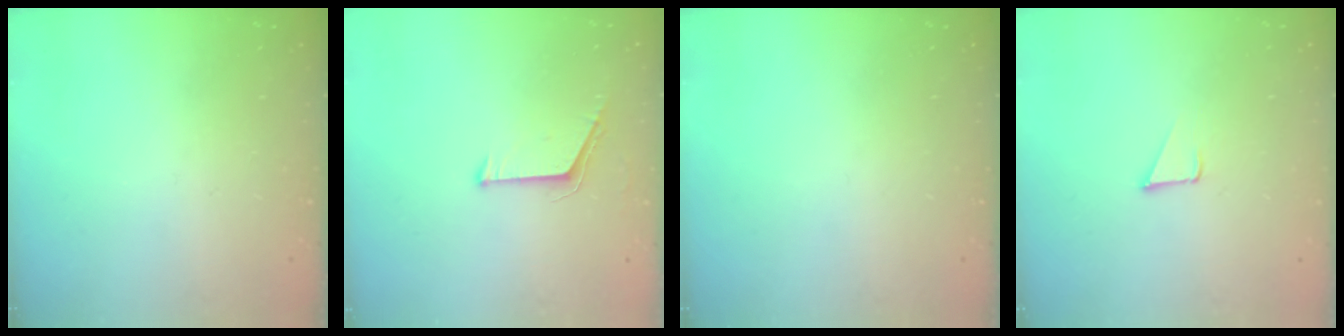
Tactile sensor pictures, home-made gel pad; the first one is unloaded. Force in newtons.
{"total": 5.7, "press": 5.7, "slide": 0.5}
{"total": 0.0}
{"total": 2.8, "press": 2.8, "slide": 0.2}